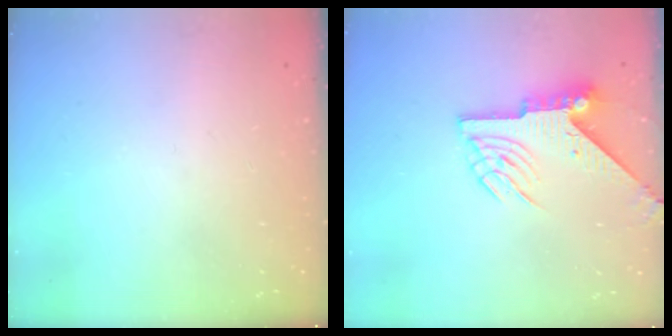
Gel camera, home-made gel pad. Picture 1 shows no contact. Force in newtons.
{"total": 7.3, "press": 7.3, "slide": 0.6}